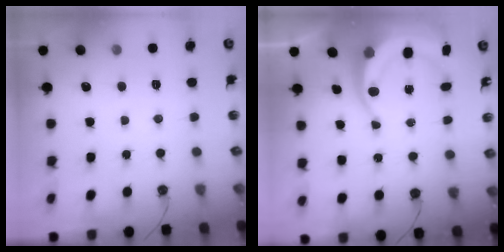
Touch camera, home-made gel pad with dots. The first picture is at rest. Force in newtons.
{"total": 8.4, "press": 8.3, "slide": 1.4}